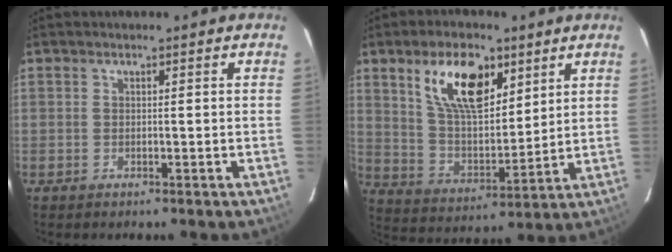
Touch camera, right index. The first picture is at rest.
{"total": 15.2, "force": [8.0, 7.4, 10.7], "torque": [-0.185, 0.011, 0.154]}